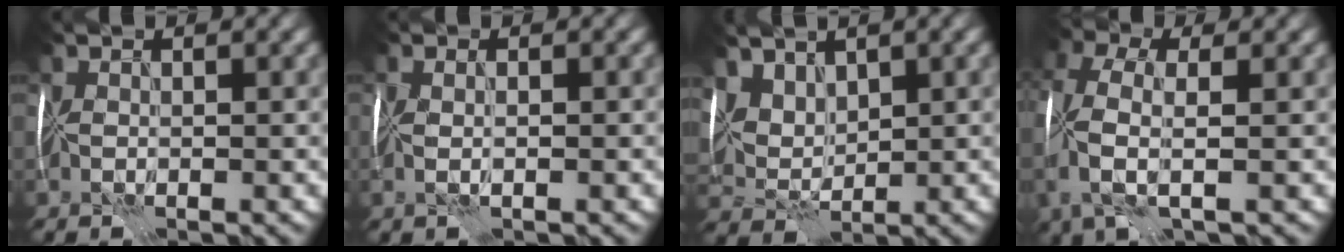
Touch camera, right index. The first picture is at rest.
{"total": 0.9, "force": [0.1, 0.0, 0.9], "torque": [-0.007, 0.009, -0.001]}
{"total": 4.5, "force": [3.2, 2.5, 1.9], "torque": [-0.057, -0.001, 0.081]}
{"total": 4.8, "force": [0.1, 2.1, 4.3], "torque": [-0.105, 0.006, -0.008]}